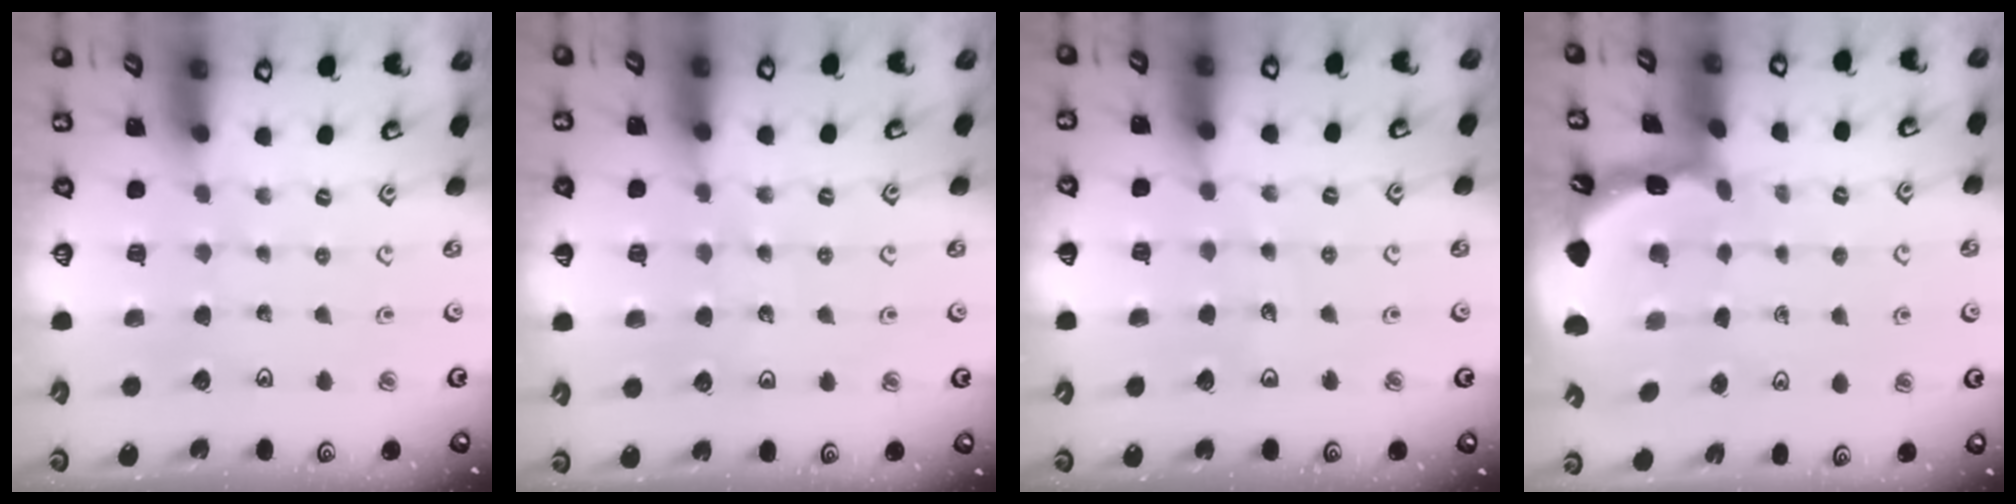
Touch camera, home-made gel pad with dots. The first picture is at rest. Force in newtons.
{"total": 6.1, "press": 5.9, "slide": 1.4}
{"total": 2.9, "press": 2.9, "slide": 0.3}
{"total": 2.8, "press": 2.8, "slide": 0.2}